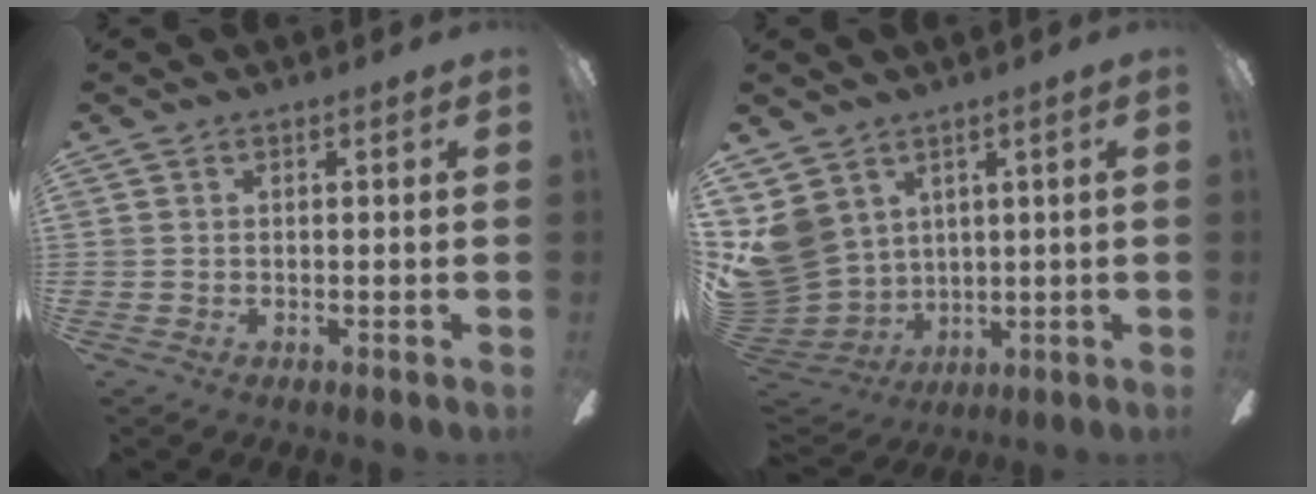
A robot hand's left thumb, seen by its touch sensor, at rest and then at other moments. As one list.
[{"total": 10.6, "force": [4.3, 9.1, 3.3], "torque": [-0.123, -0.027, 0.089]}]